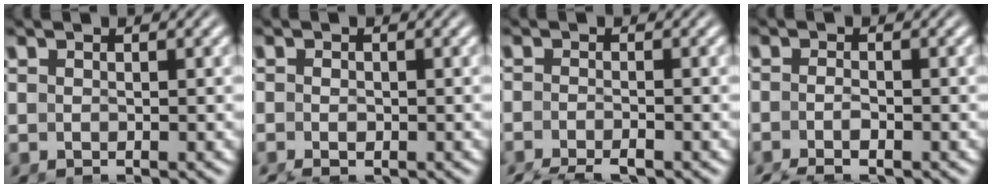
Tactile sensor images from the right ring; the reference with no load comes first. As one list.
[{"total": 3.0, "force": [-1.6, 2.2, 1.3], "torque": [-0.039, -0.022, -0.019]}, {"total": 2.8, "force": [-2.4, 0.9, 1.3], "torque": [-0.025, -0.011, -0.037]}, {"total": 2.9, "force": [-2.1, 1.3, 1.6], "torque": [-0.037, -0.011, -0.033]}]